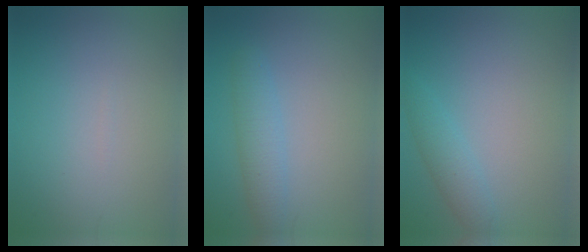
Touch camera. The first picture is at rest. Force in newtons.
{"total": 2.4, "press": 2.4, "slide": 0.1}
{"total": 2.0, "press": 2.0, "slide": 0.0}